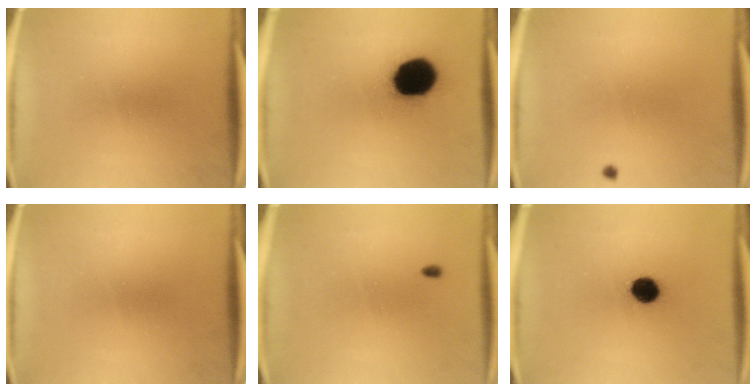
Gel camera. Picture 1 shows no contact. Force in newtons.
{"total": 18.0}
{"total": 0.5}
{"total": 0.0}
{"total": 0.7}
{"total": 6.7}